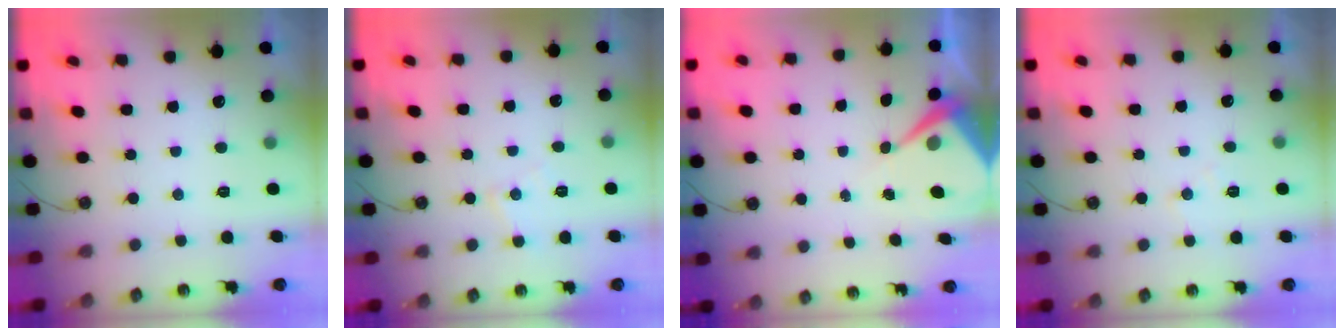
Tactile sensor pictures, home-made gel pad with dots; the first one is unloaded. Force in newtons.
{"total": 5.5, "press": 5.5, "slide": 0.3}
{"total": 5.2, "press": 5.2, "slide": 0.3}
{"total": 6.9, "press": 6.8, "slide": 1.0}